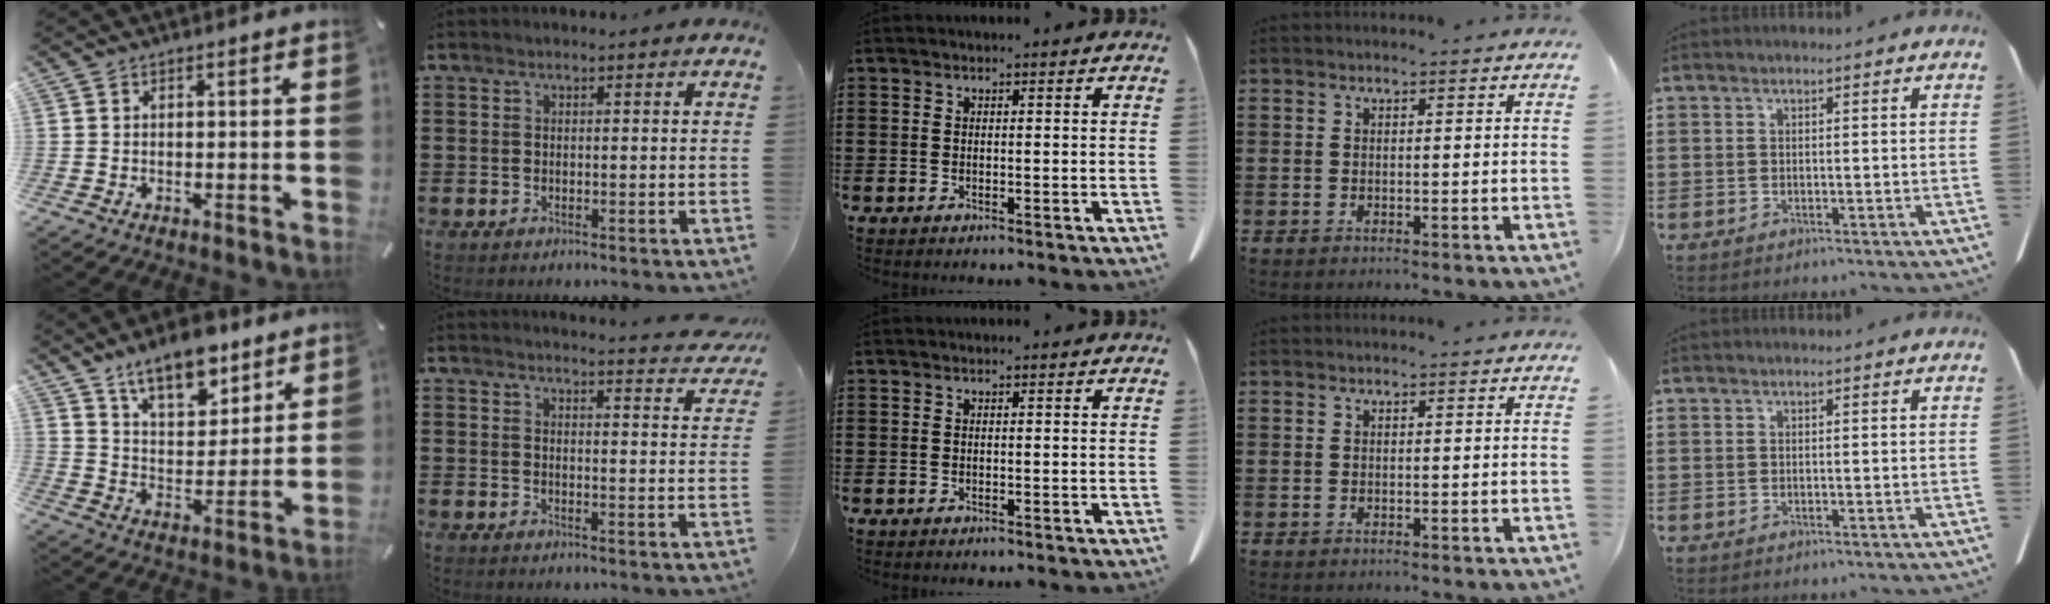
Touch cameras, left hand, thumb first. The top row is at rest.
{"thumb": {"total": 12.8, "force": [10.1, 5.9, 5.1], "torque": [-0.078, -0.063, 0.184]}, "index": {"total": 3.5, "force": [3.4, -0.1, 0.7], "torque": [-0.019, -0.018, 0.061]}}